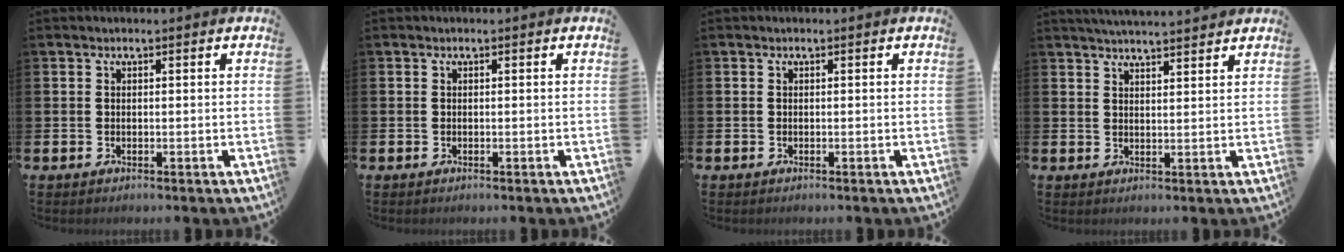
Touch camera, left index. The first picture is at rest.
{"total": 0.0}
{"total": 0.0}
{"total": 3.7, "force": [3.6, -0.3, 0.2], "torque": [-0.012, -0.016, 0.067]}